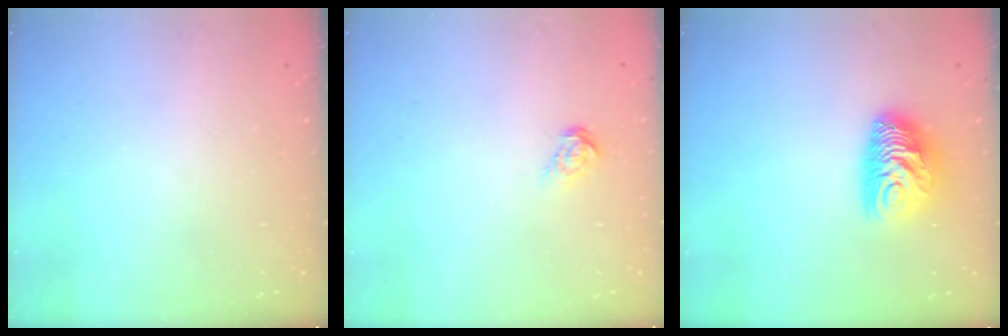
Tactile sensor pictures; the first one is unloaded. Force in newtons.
{"total": 5.4, "press": 5.3, "slide": 0.5}
{"total": 10.3, "press": 10.3, "slide": 0.5}